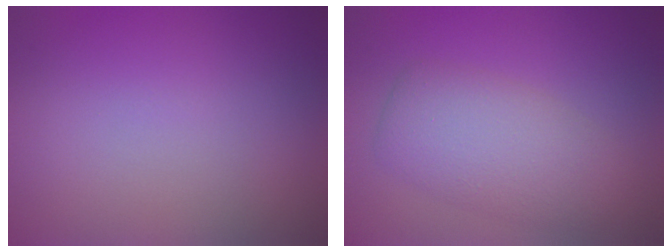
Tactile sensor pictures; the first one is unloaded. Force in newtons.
{"total": 5.3, "press": 5.3, "slide": 0.1}